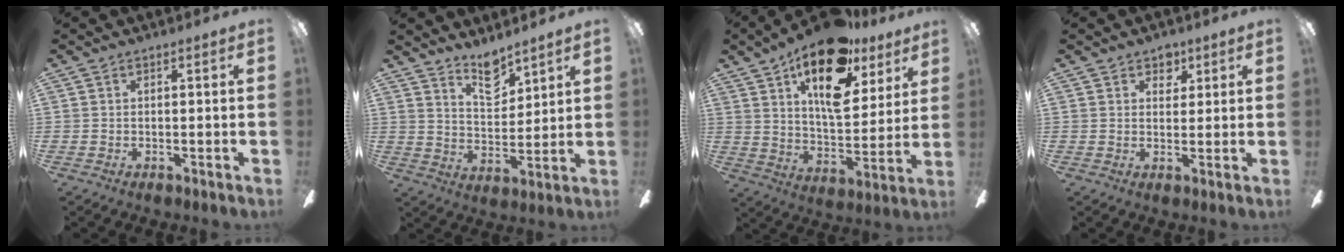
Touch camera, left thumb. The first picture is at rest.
{"total": 8.2, "force": [6.8, 3.2, 3.3], "torque": [-0.044, -0.042, 0.120]}
{"total": 20.7, "force": [12.7, 9.4, 13.4], "torque": [-0.204, -0.067, 0.215]}
{"total": 4.0, "force": [2.7, 2.7, 1.2], "torque": [0.000, -0.011, 0.044]}